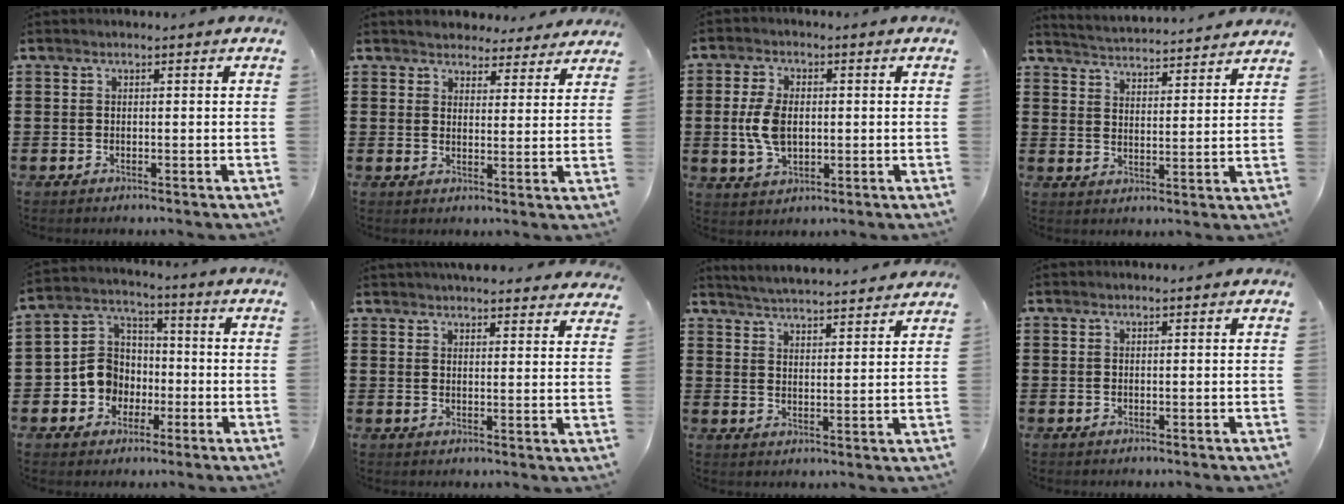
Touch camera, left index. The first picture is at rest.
{"total": 3.8, "force": [3.7, 0.6, -0.2], "torque": [-0.005, -0.017, 0.067]}
{"total": 6.5, "force": [0.1, 3.8, 5.2], "torque": [-0.130, 0.003, -0.005]}
{"total": 3.5, "force": [3.5, -0.5, -0.3], "torque": [-0.015, -0.031, 0.056]}
{"total": 7.6, "force": [-1.7, 7.1, 2.3], "torque": [-0.084, 0.011, -0.034]}
{"total": 4.1, "force": [4.0, 0.2, 0.5], "torque": [-0.013, -0.019, 0.073]}
{"total": 4.3, "force": [4.3, -0.6, 0.3], "torque": [-0.025, -0.029, 0.073]}
{"total": 0.0}